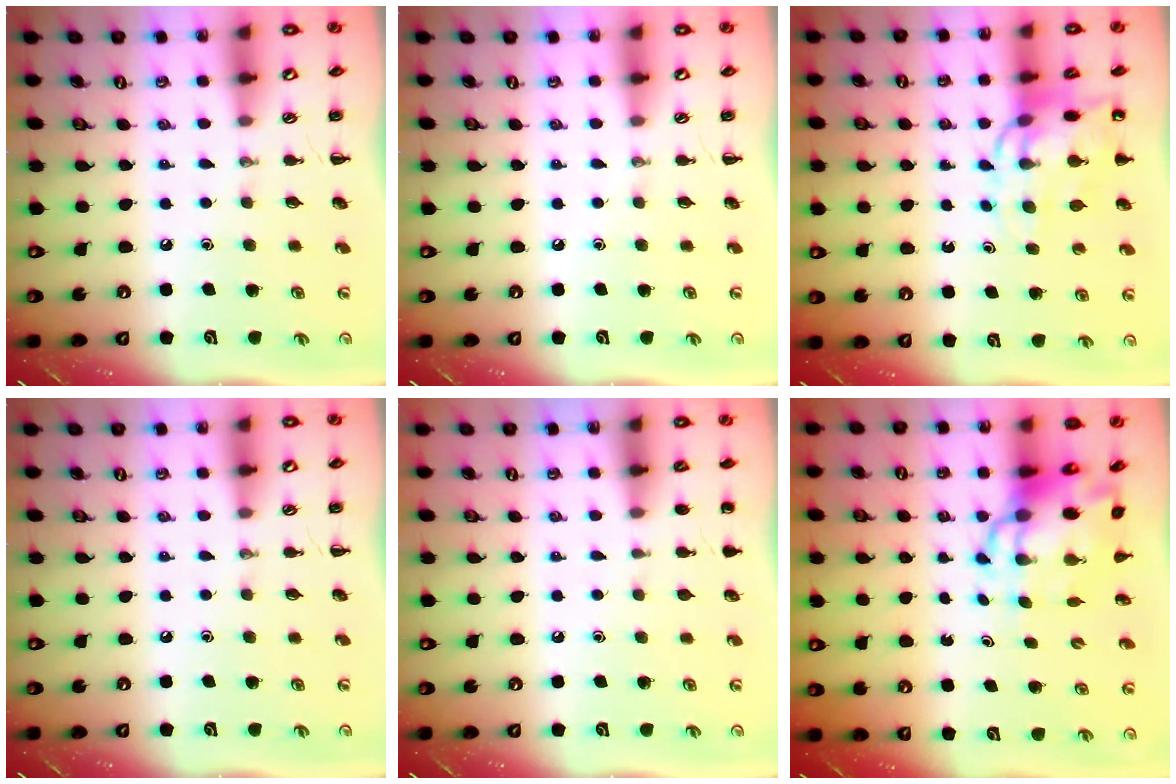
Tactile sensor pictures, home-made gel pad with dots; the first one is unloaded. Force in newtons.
{"total": 0.0}
{"total": 11.4, "press": 11.0, "slide": 3.1}
{"total": 0.0}
{"total": 1.1, "press": 1.0, "slide": 0.2}
{"total": 9.5, "press": 9.1, "slide": 2.8}